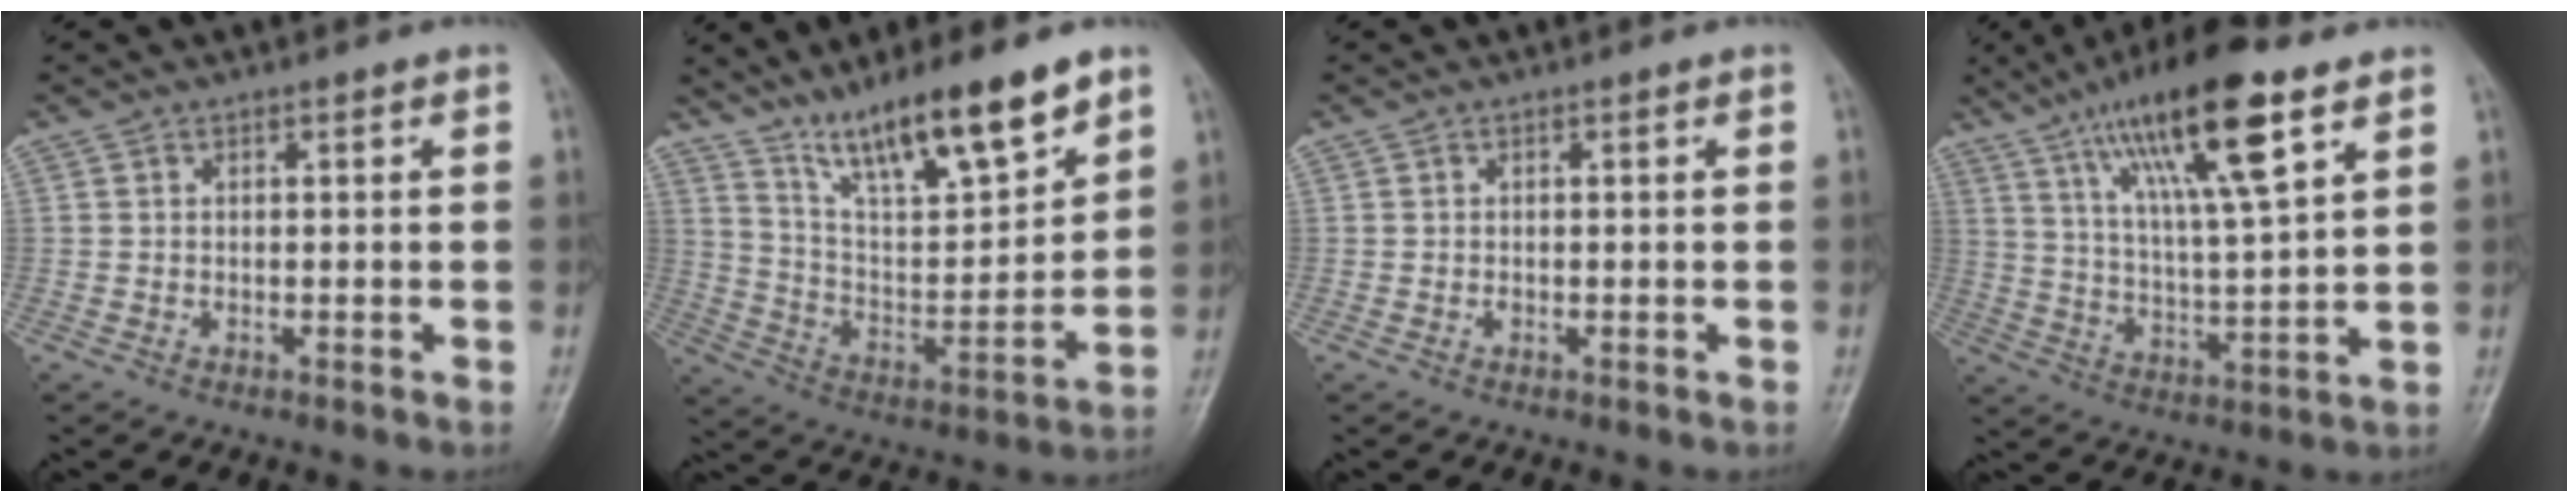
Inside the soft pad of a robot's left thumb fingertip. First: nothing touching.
{"total": 17.6, "force": [12.4, 4.1, 11.8], "torque": [-0.175, -0.062, 0.228]}
{"total": 0.5, "force": [-0.1, 0.4, 0.3], "torque": [-0.003, 0.001, -0.003]}
{"total": 18.5, "force": [10.1, 3.7, 15.0], "torque": [-0.253, -0.029, 0.181]}